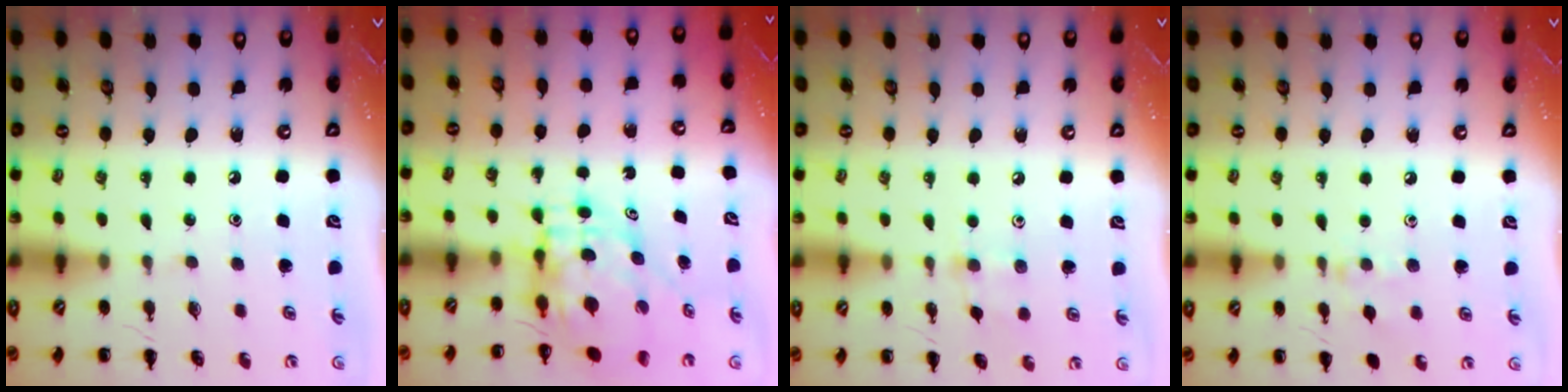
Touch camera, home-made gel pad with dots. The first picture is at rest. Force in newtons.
{"total": 5.9, "press": 5.9, "slide": 0.7}
{"total": 5.3, "press": 5.1, "slide": 1.1}
{"total": 6.6, "press": 6.5, "slide": 1.3}